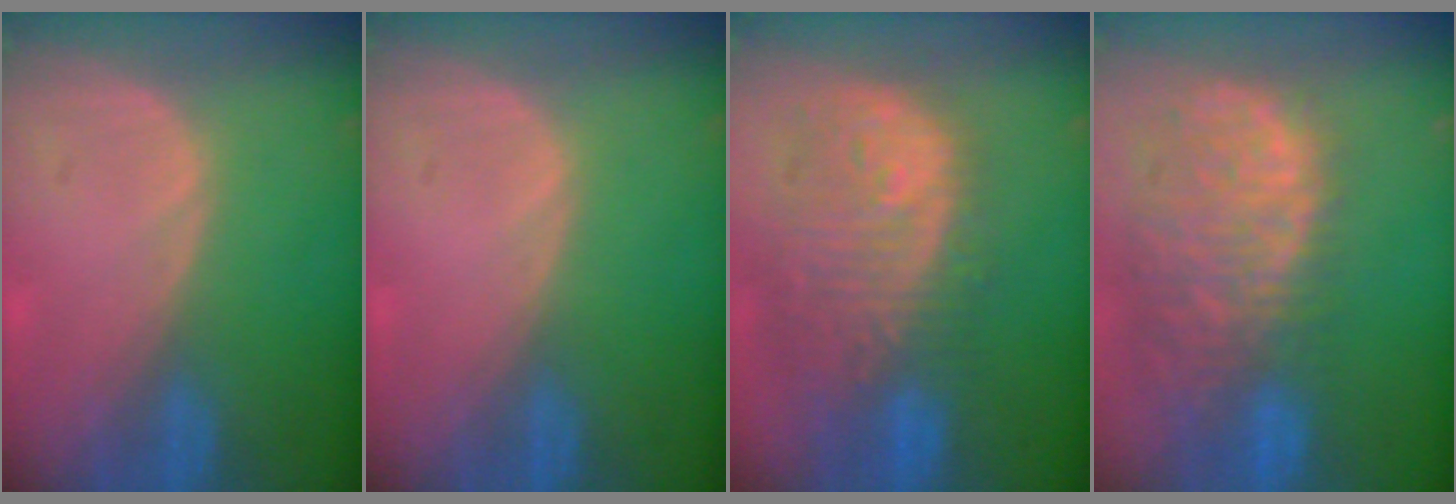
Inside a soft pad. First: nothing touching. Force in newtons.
{"total": 0.0}
{"total": 12.2, "press": 10.9, "slide": 5.5}
{"total": 13.5, "press": 11.1, "slide": 7.8}